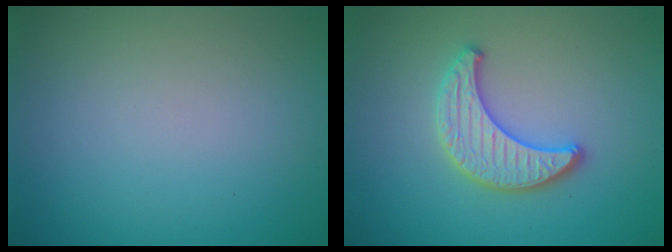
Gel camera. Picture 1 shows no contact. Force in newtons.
{"total": 3.3, "press": 3.2, "slide": 0.4}